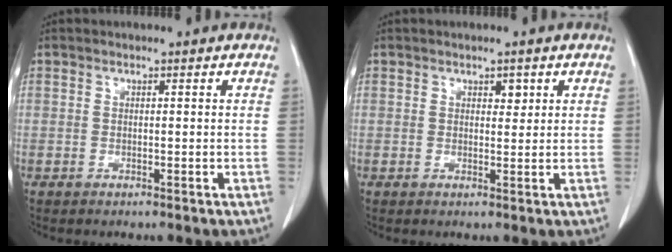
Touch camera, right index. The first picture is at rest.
{"total": 1.6, "force": [0.8, 0.8, 1.1], "torque": [-0.013, -0.002, 0.011]}